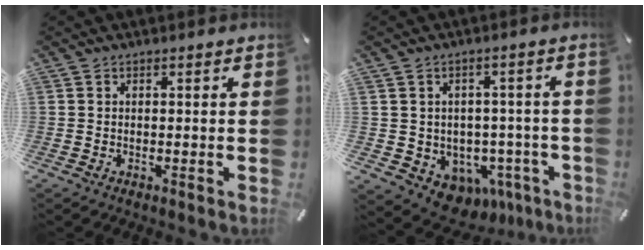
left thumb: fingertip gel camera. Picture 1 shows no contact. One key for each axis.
{"total": 6.2, "fx": -2.4, "fy": 5.5, "fz": 1.6, "tx": -0.021, "ty": -0.002, "tz": -0.032}